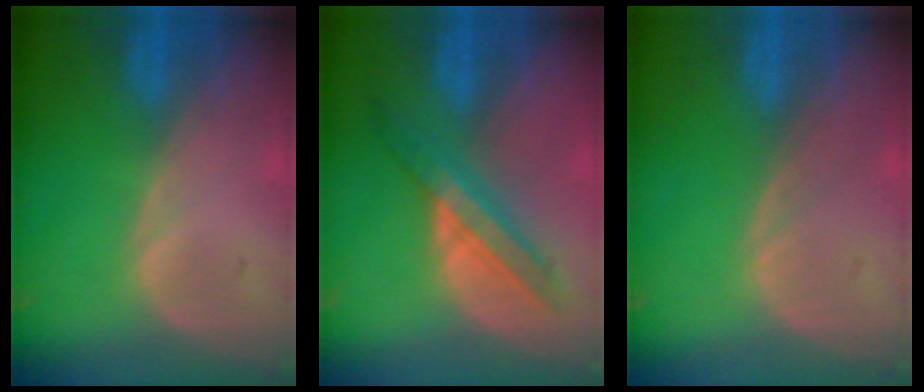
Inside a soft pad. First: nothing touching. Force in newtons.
{"total": 5.9, "press": 5.9, "slide": 0.4}
{"total": 0.0}